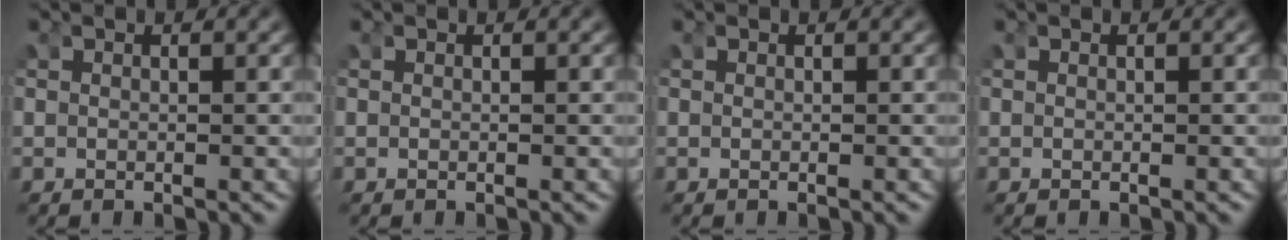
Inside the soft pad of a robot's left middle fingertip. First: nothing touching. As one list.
[{"total": 0.0}, {"total": 0.0}, {"total": 0.0}]